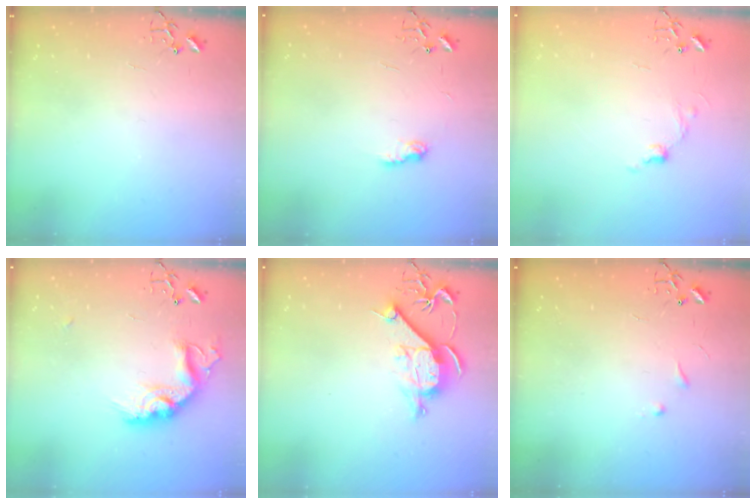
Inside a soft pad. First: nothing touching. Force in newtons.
{"total": 6.3, "press": 6.3, "slide": 0.1}
{"total": 6.8, "press": 6.8, "slide": 0.7}
{"total": 16.9, "press": 16.9, "slide": 1.2}
{"total": 10.4, "press": 10.4, "slide": 1.2}
{"total": 5.3, "press": 5.2, "slide": 0.7}